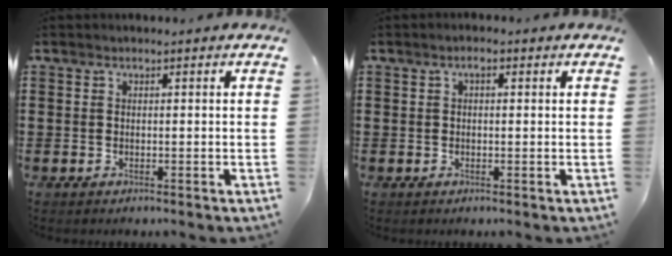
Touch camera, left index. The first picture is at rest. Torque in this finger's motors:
{"motor_torque": [0.69, 0.64, 0.10, 0.01]}